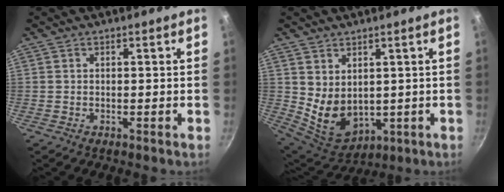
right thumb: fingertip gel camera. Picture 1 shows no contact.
{"total": 8.7, "force": [1.8, 6.3, 5.7], "torque": [-0.084, -0.034, 0.060]}